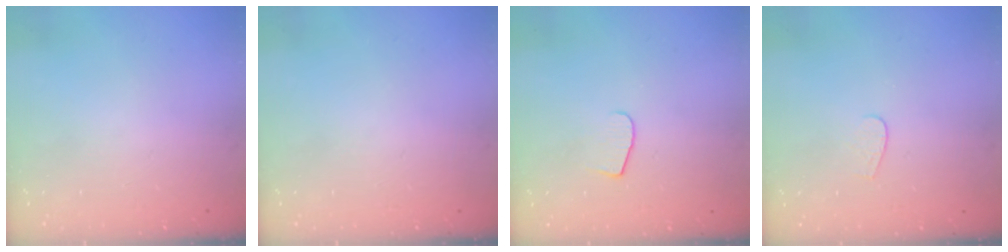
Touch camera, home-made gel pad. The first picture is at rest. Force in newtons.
{"total": 0.0}
{"total": 5.5, "press": 5.5, "slide": 0.5}
{"total": 3.5, "press": 3.5, "slide": 0.3}